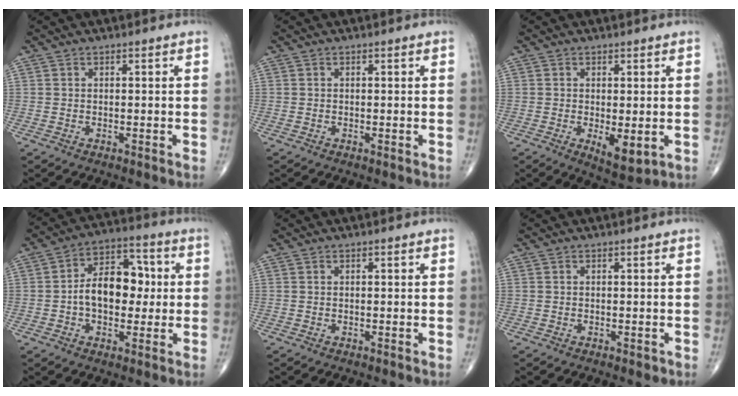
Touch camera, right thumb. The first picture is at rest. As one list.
[{"total": 0.0}, {"total": 5.6, "force": [-1.0, 2.2, 5.0], "torque": [-0.074, -0.018, -0.008]}, {"total": 12.5, "force": [0.0, 8.1, 9.5], "torque": [-0.119, 0.029, -0.007]}, {"total": 0.0}, {"total": 0.7, "force": [-0.3, 0.4, 0.6], "torque": [-0.007, -0.002, -0.003]}]